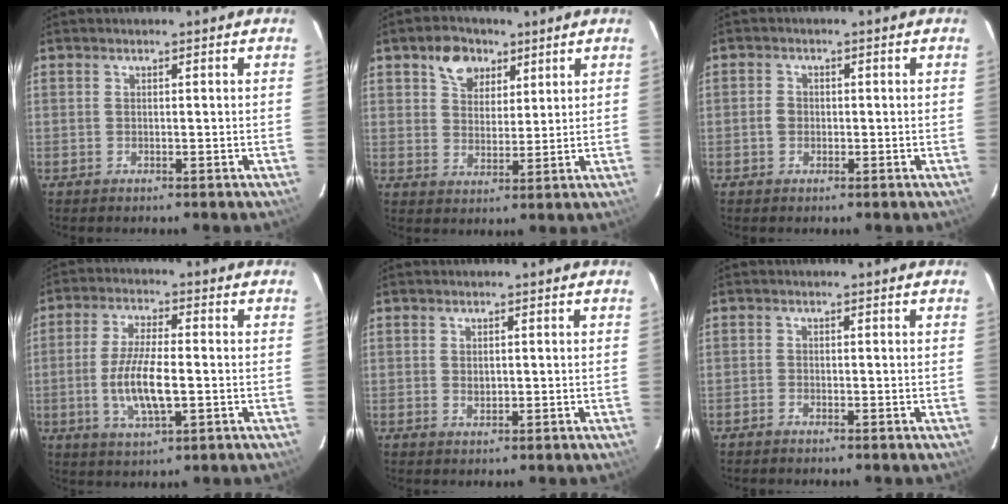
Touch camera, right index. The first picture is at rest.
{"total": 7.2, "force": [4.1, 5.0, 3.1], "torque": [-0.051, 0.018, 0.073]}
{"total": 1.9, "force": [-0.5, 1.7, 0.7], "torque": [-0.014, 0.006, -0.010]}
{"total": 10.0, "force": [-1.9, 3.1, 9.3], "torque": [-0.186, -0.004, -0.035]}
{"total": 1.6, "force": [0.0, 1.2, 1.0], "torque": [-0.014, 0.002, 0.002]}
{"total": 0.8, "force": [-0.7, 0.3, 0.0], "torque": [-0.007, 0.003, -0.017]}